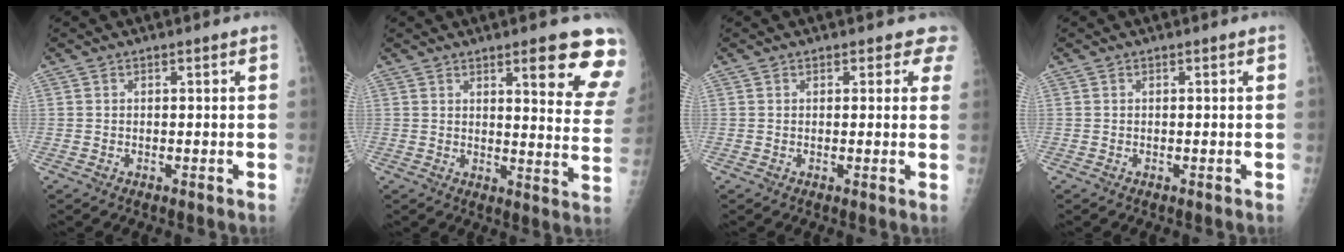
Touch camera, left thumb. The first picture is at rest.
{"total": 14.6, "force": [9.0, 3.2, 11.0], "torque": [-0.101, -0.049, 0.099]}
{"total": 3.1, "force": [2.5, 1.7, 0.6], "torque": [0.029, -0.009, 0.011]}
{"total": 0.0}